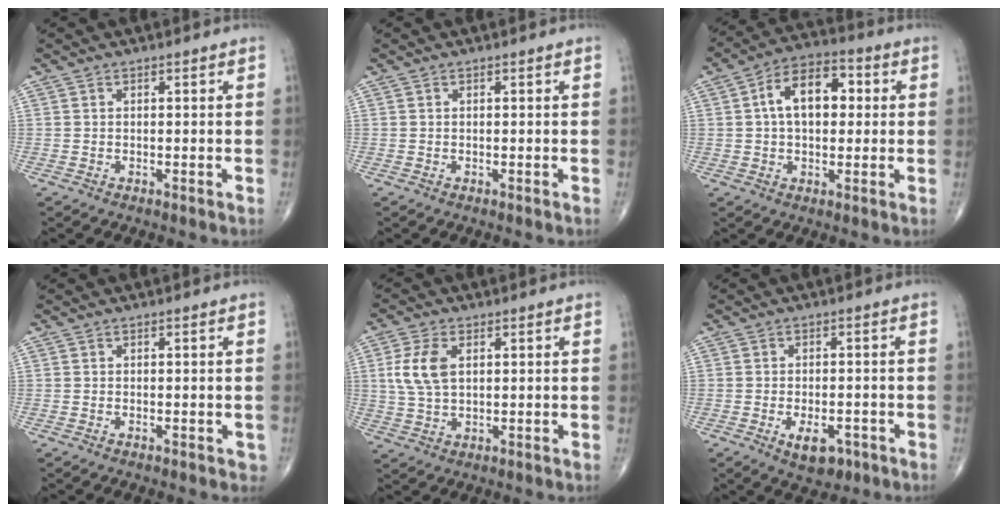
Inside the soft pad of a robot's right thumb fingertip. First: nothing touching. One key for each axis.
{"total": 0.0}
{"total": 11.8, "fx": 1.8, "fy": 7.2, "fz": 9.1, "tx": -0.132, "ty": 0.023, "tz": 0.021}
{"total": 1.0, "fx": -0.3, "fy": 0.6, "fz": 0.7, "tx": -0.006, "ty": 0.002, "tz": -0.003}
{"total": 7.2, "fx": 1.7, "fy": 4.1, "fz": 5.7, "tx": -0.123, "ty": -0.001, "tz": 0.036}
{"total": 5.8, "fx": -2.5, "fy": 3.2, "fz": 4.1, "tx": -0.055, "ty": 0.008, "tz": -0.030}